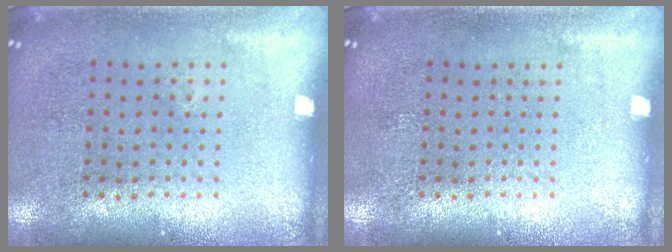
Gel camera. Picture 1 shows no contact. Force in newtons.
{"total": 0.0}